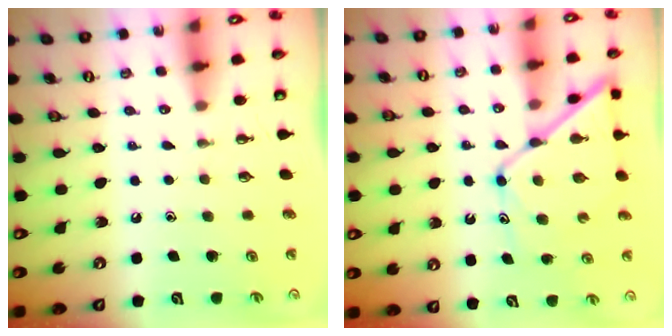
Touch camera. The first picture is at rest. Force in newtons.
{"total": 12.3, "press": 12.3, "slide": 1.1}